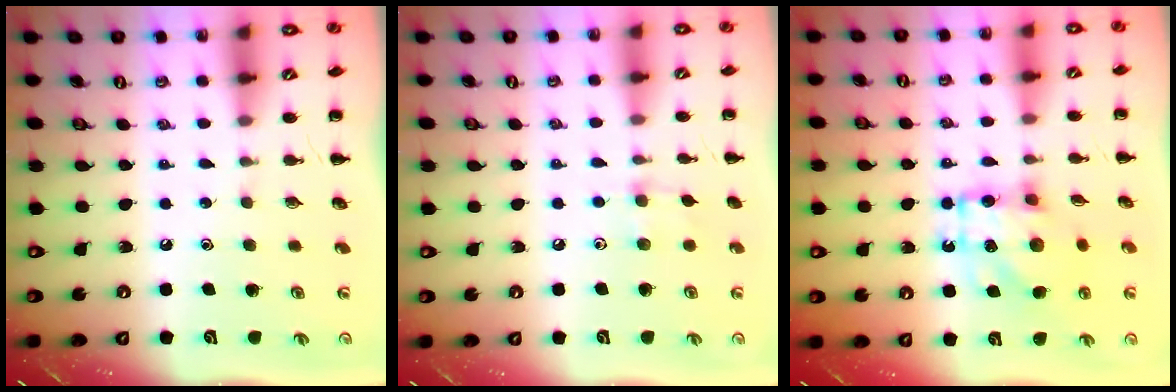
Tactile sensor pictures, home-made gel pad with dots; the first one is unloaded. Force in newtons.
{"total": 3.7, "press": 3.5, "slide": 1.1}
{"total": 12.3, "press": 12.2, "slide": 1.5}